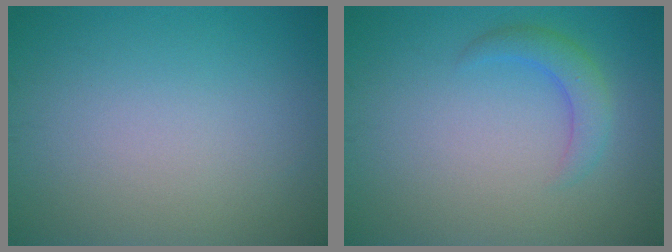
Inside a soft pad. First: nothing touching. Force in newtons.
{"total": 2.5, "press": 2.5, "slide": 0.2}